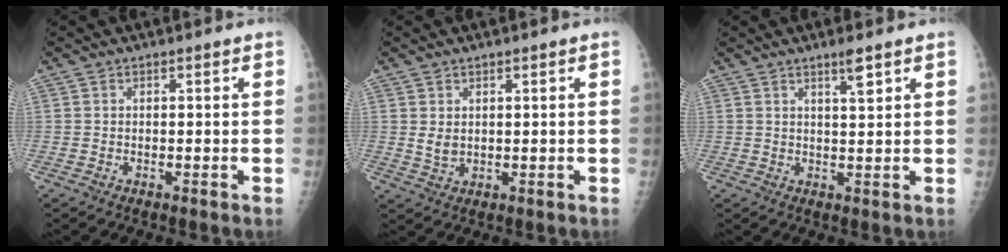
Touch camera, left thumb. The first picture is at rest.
{"total": 2.6, "force": [0.9, 2.0, 1.4], "torque": [-0.014, -0.010, 0.023]}
{"total": 3.2, "force": [2.2, 0.3, 2.3], "torque": [-0.036, -0.016, 0.037]}